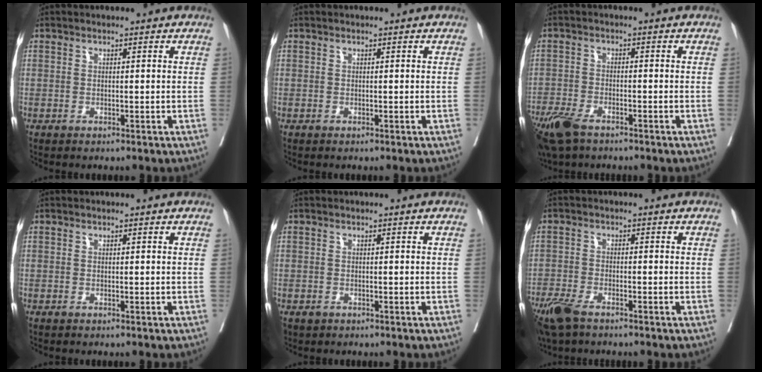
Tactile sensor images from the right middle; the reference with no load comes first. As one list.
[{"total": 0.0}, {"total": 8.6, "force": [-6.2, 3.2, 4.9], "torque": [-0.102, -0.017, -0.113]}, {"total": 0.0}, {"total": 0.7, "force": [-0.4, 0.5, 0.2], "torque": [-0.005, 0.001, -0.003]}, {"total": 7.2, "force": [-5.3, 2.4, 4.2], "torque": [-0.086, -0.015, -0.098]}]